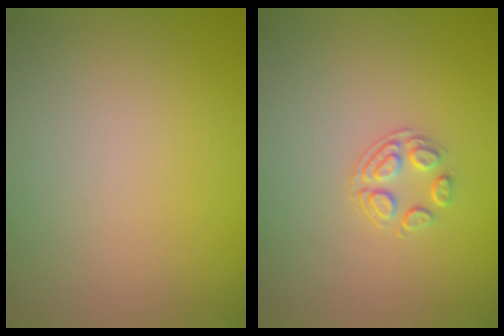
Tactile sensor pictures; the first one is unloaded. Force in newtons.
{"total": 1.8, "press": 1.2, "slide": 1.4}